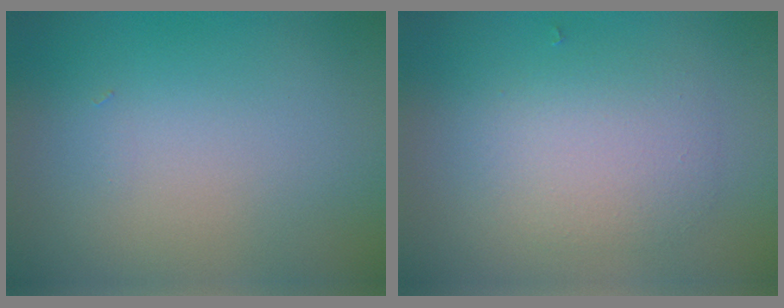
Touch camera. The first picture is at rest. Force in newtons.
{"total": 3.0, "press": 3.0, "slide": 0.1}